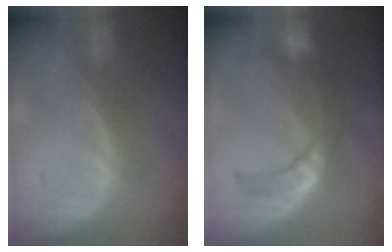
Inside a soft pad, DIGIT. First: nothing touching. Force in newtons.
{"total": 7.2, "press": 7.0, "slide": 1.6}